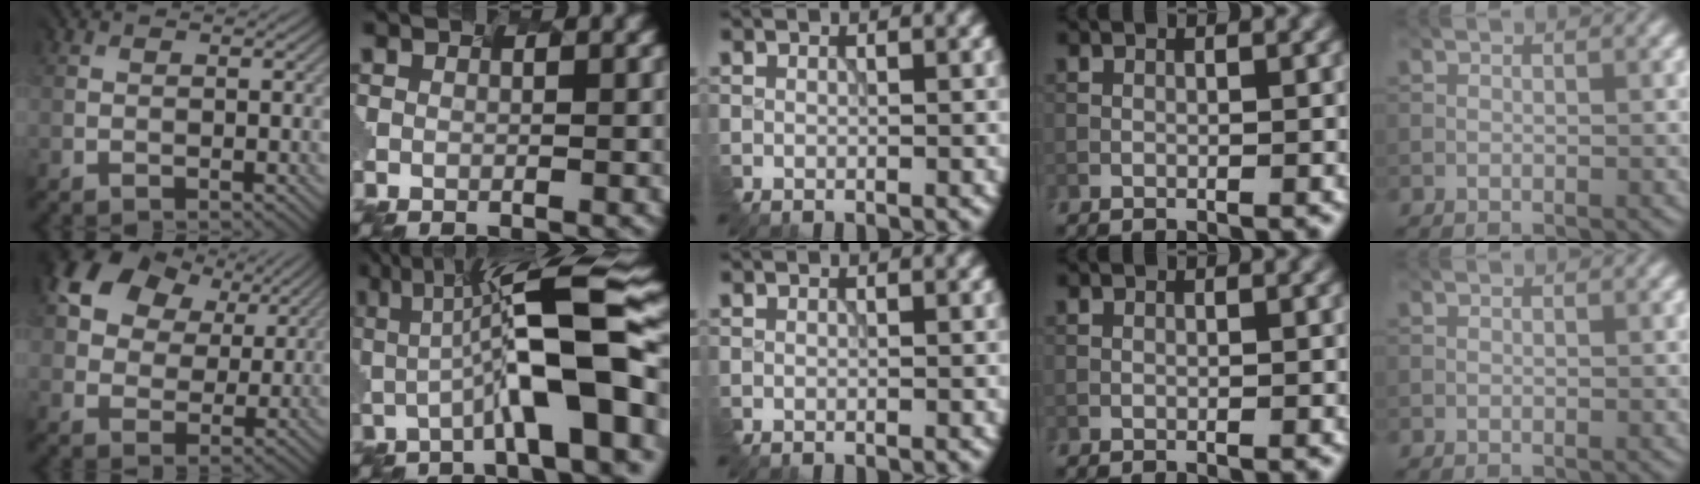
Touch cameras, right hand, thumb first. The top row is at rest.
{"thumb": {"total": 13.4, "force": [7.1, 9.2, 6.6], "torque": [-0.168, 0.053, 0.122]}, "index": {"total": 10.2, "force": [-1.3, 1.5, 10.0], "torque": [-0.167, 0.018, -0.001]}}